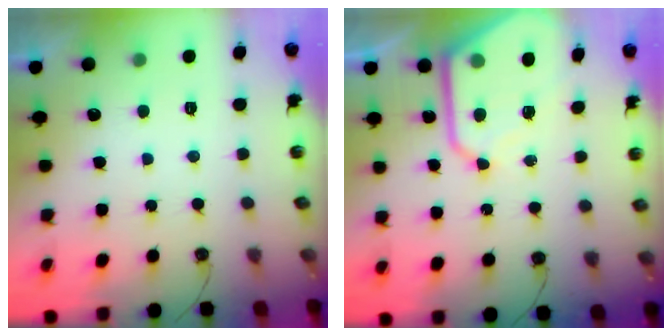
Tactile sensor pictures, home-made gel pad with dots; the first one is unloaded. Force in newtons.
{"total": 12.2, "press": 12.1, "slide": 1.0}